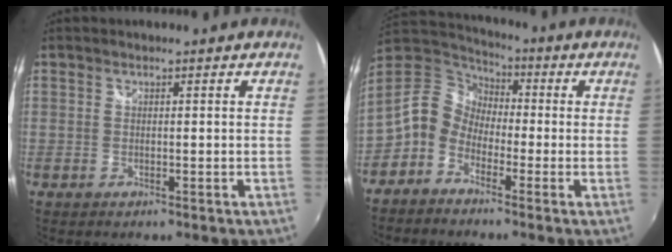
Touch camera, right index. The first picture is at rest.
{"total": 9.7, "force": [-3.2, 7.8, 4.8], "torque": [-0.104, 0.026, -0.085]}